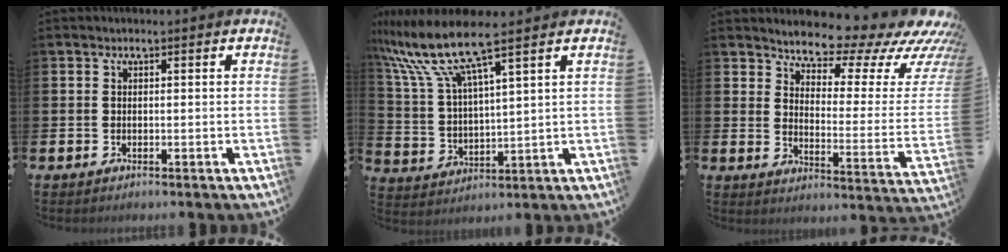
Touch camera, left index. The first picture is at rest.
{"total": 9.2, "force": [7.9, 0.7, 4.8], "torque": [-0.129, -0.037, 0.135]}
{"total": 9.5, "force": [8.9, 2.2, 2.5], "torque": [-0.050, -0.083, 0.142]}